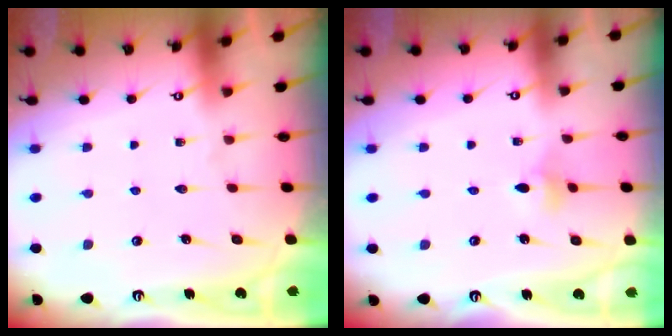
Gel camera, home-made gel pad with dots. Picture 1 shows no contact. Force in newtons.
{"total": 3.2, "press": 3.1, "slide": 0.7}